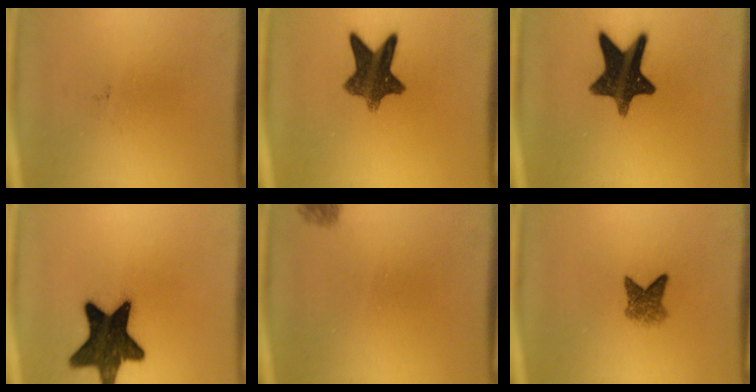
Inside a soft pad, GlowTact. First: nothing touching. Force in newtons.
{"total": 10.2}
{"total": 13.5}
{"total": 16.1}
{"total": 1.4}
{"total": 3.4}